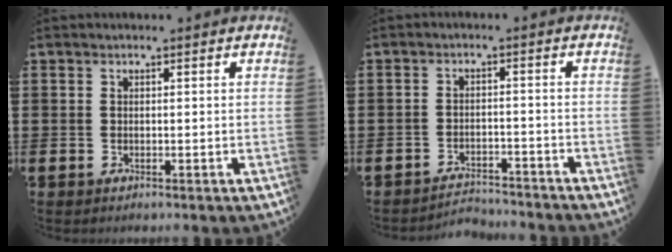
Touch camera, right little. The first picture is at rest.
{"total": 2.8, "force": [-2.8, 0.1, -0.1], "torque": [-0.006, 0.003, -0.061]}